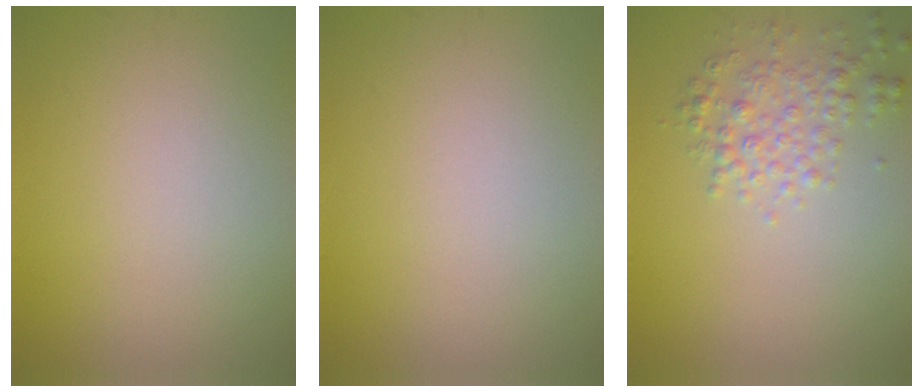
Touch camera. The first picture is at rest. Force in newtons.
{"total": 0.0}
{"total": 2.7, "press": 2.7, "slide": 0.1}